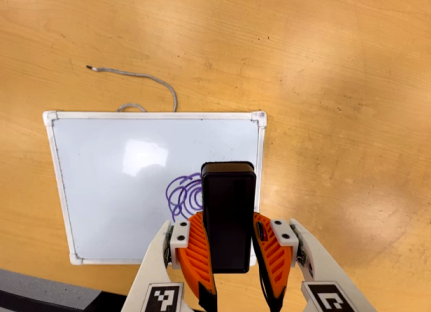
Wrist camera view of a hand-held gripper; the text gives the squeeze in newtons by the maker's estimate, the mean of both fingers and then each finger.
{"total": 9.5, "left": 7.6, "right": 11.4}